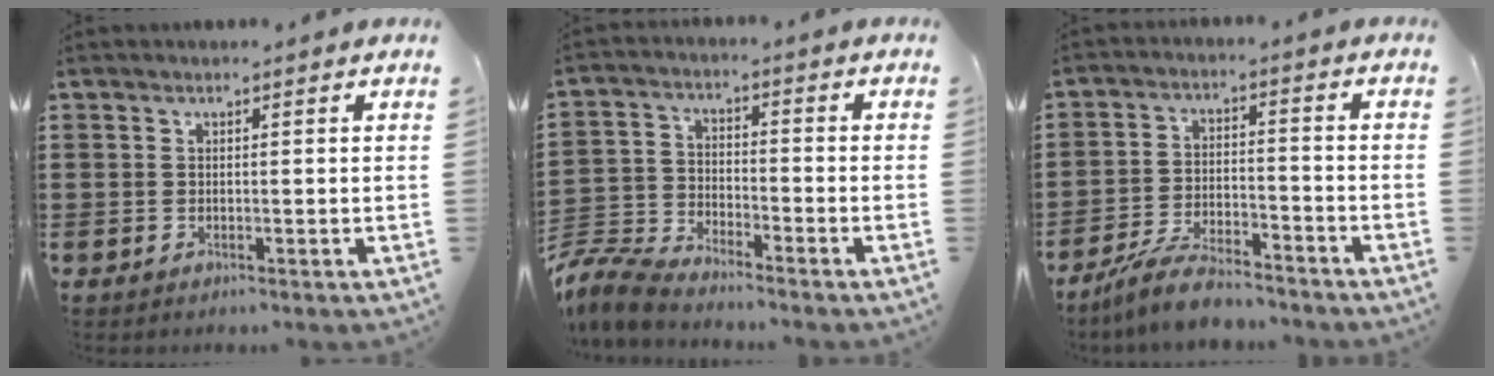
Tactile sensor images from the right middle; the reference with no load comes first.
{"total": 7.6, "force": [-7.3, 1.1, 1.7], "torque": [-0.059, 0.004, -0.151]}
{"total": 6.7, "force": [-6.1, 1.1, 2.5], "torque": [-0.058, 0.002, -0.120]}